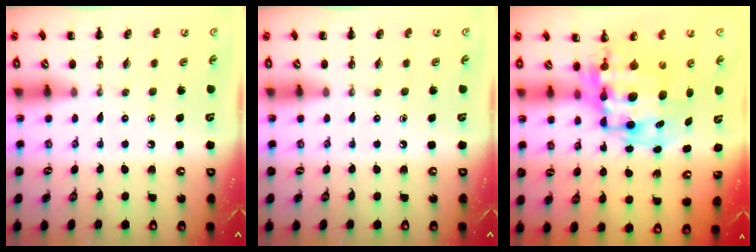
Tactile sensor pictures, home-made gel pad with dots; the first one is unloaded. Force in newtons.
{"total": 0.0}
{"total": 12.1, "press": 11.8, "slide": 2.8}